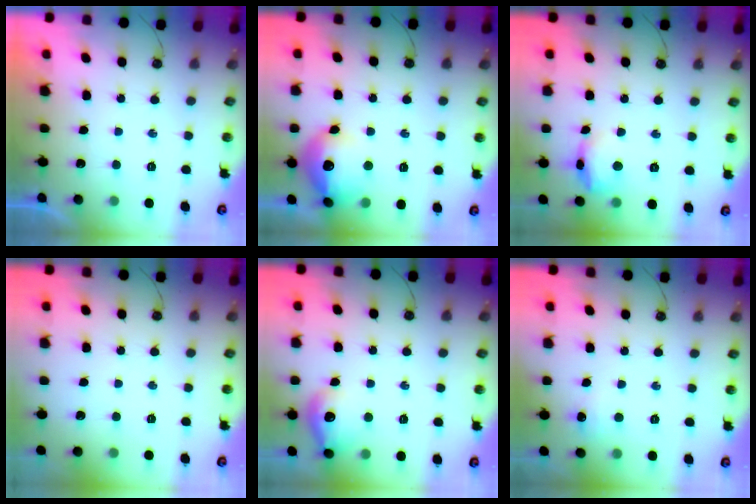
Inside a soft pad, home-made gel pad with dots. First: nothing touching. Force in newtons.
{"total": 17.0, "press": 17.0, "slide": 1.3}
{"total": 11.9, "press": 11.9, "slide": 1.0}
{"total": 0.0}
{"total": 13.6, "press": 13.6, "slide": 1.1}
{"total": 6.0, "press": 5.9, "slide": 0.7}